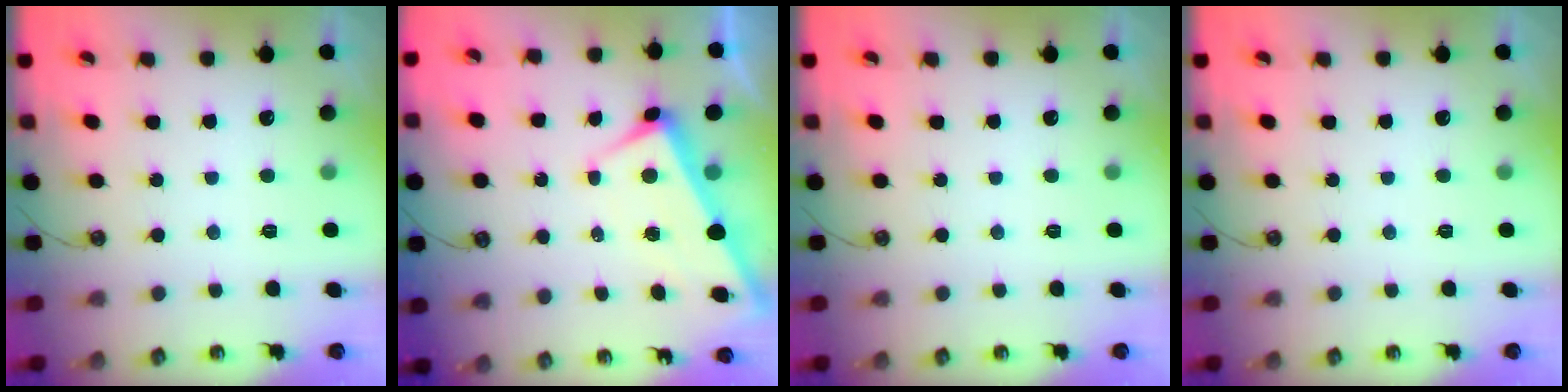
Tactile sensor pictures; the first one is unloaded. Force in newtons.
{"total": 3.0, "press": 2.9, "slide": 0.6}
{"total": 0.0}
{"total": 0.0}